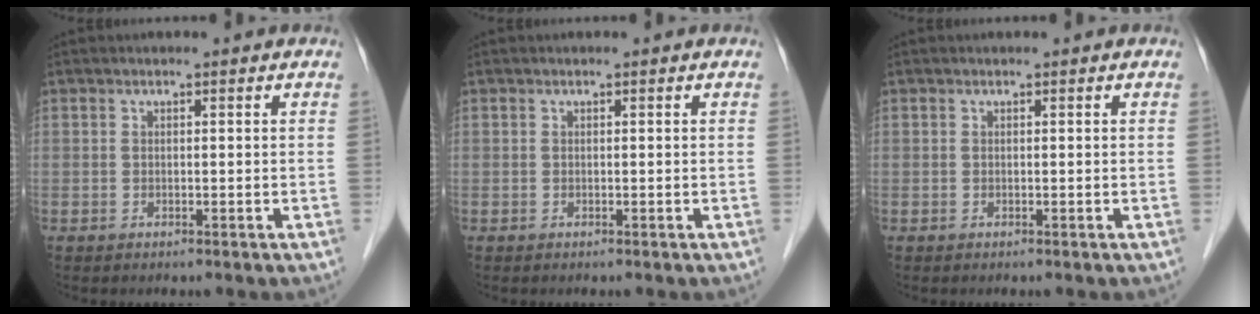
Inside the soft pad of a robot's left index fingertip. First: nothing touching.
{"total": 0.0}
{"total": 0.0}